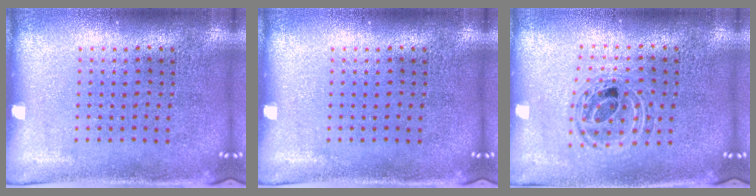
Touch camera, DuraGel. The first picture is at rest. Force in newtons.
{"total": 0.0}
{"total": 0.5, "press": 0.5, "slide": 0.2}